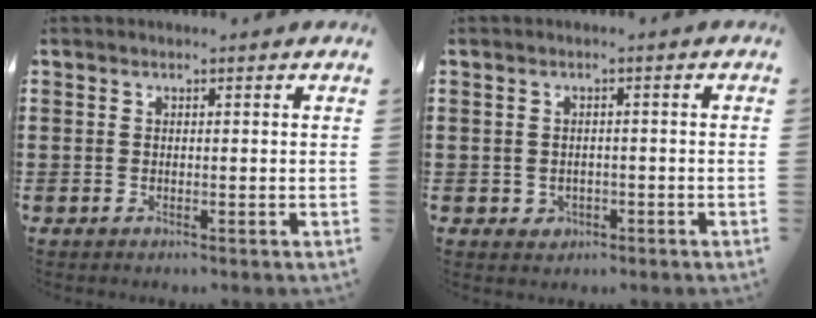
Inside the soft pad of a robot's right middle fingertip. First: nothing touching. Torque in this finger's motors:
{"motor_torque": [0.50, -0.31, -0.02, 0.00]}